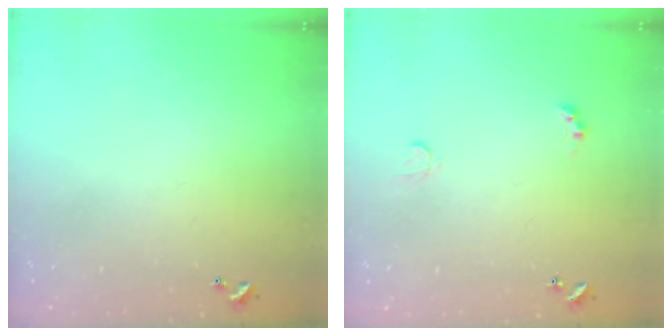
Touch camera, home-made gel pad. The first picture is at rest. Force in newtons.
{"total": 2.2, "press": 2.1, "slide": 0.6}